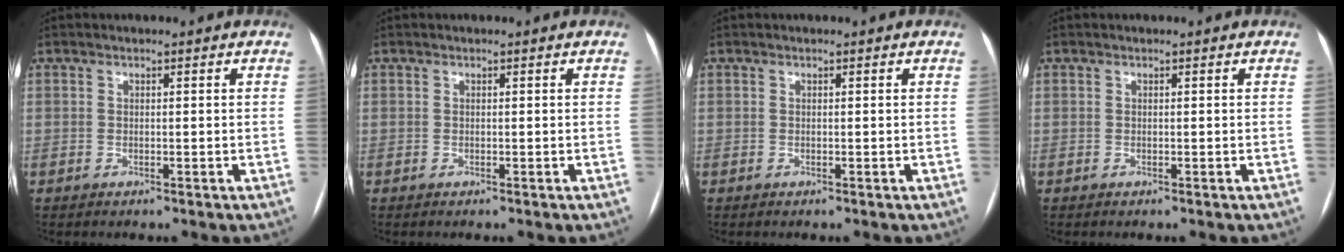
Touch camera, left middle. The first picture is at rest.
{"total": 0.0}
{"total": 0.0}
{"total": 0.0}